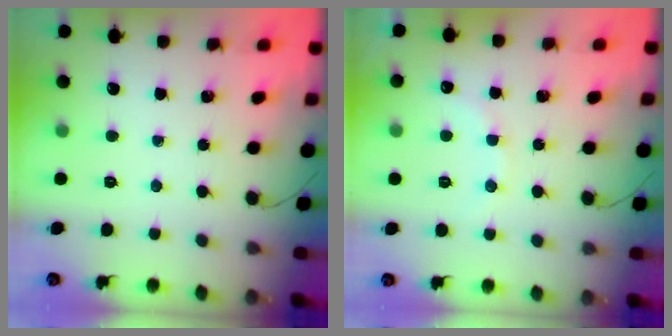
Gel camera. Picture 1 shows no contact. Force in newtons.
{"total": 7.7, "press": 7.5, "slide": 1.6}